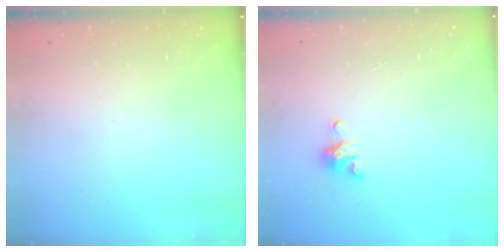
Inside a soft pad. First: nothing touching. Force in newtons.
{"total": 3.0, "press": 3.0, "slide": 0.3}